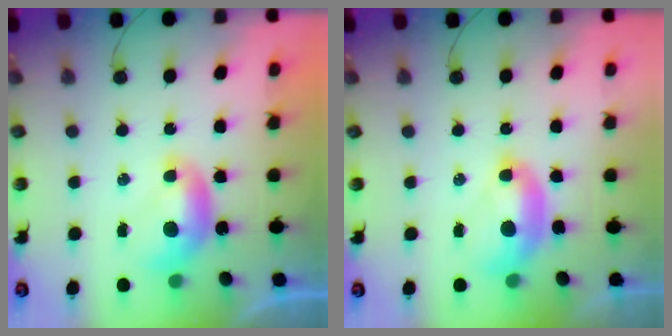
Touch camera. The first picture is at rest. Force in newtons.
{"total": 2.6, "press": 2.6, "slide": 0.5}